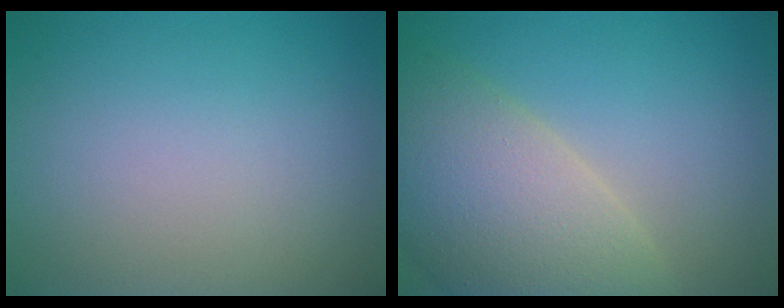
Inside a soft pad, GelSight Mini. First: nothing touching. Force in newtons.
{"total": 9.5, "press": 9.4, "slide": 1.2}